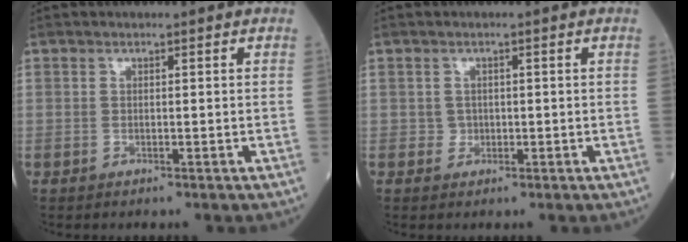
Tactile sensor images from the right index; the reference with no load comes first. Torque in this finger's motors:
{"motor_torque": [0.01, 0.22, 0.04, -0.01]}